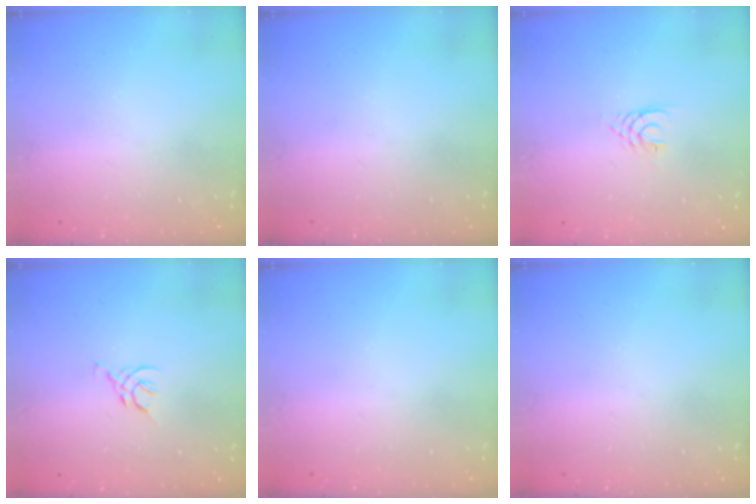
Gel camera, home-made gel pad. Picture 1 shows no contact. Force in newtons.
{"total": 0.0}
{"total": 3.2, "press": 3.2, "slide": 0.4}
{"total": 2.5, "press": 2.5, "slide": 0.7}
{"total": 0.0}
{"total": 0.0}